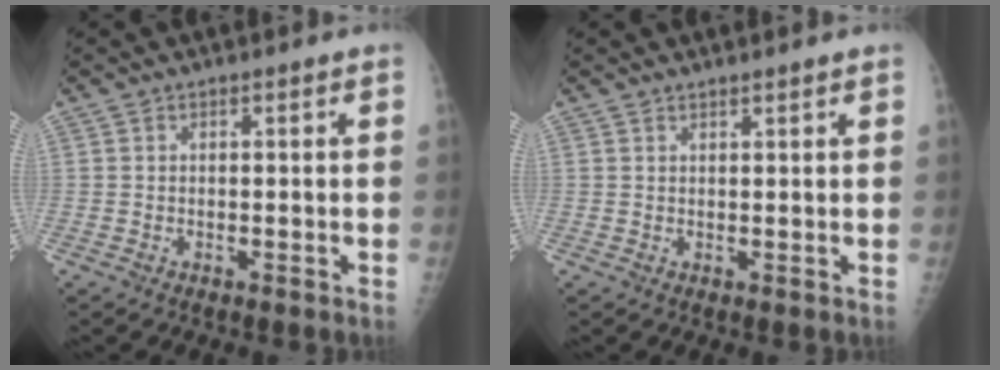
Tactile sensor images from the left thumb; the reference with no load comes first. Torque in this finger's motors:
{"motor_torque": [-0.27, -0.11, -0.26, 0.00, -0.01]}